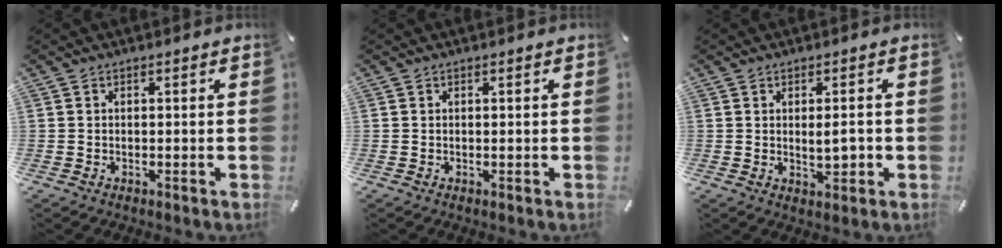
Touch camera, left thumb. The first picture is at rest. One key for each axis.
{"total": 0.0}
{"total": 4.3, "fx": 0.1, "fy": 1.9, "fz": 3.8, "tx": -0.055, "ty": -0.002, "tz": -0.001}